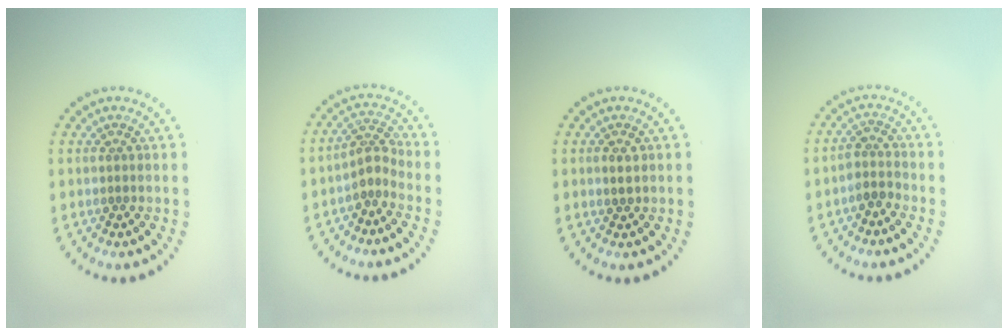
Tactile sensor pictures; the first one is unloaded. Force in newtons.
{"total": 2.4, "press": 1.7, "slide": 1.7}
{"total": 0.9, "press": 0.9, "slide": 0.1}
{"total": 1.9, "press": 1.5, "slide": 1.2}